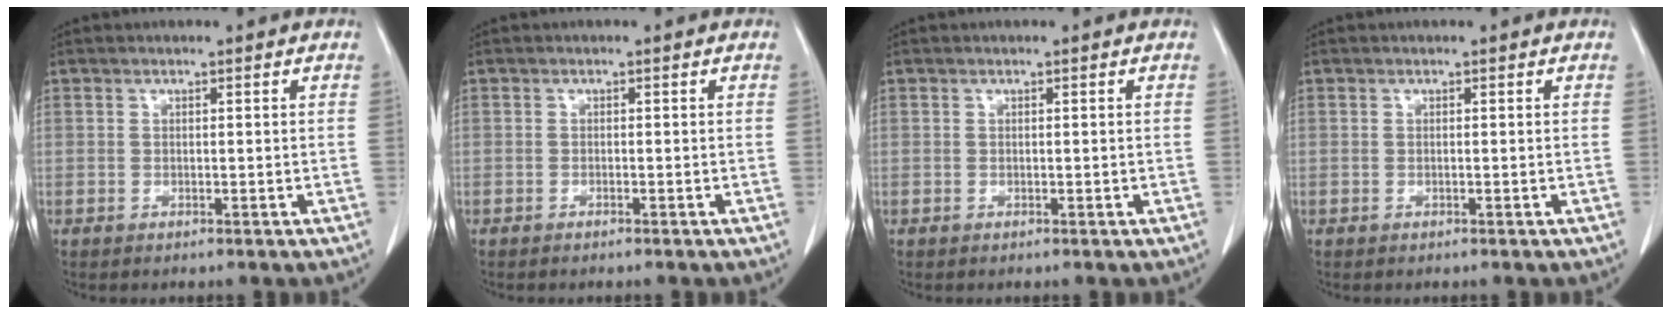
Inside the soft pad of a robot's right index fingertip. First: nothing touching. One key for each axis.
{"total": 0.6, "fx": -0.5, "fy": 0.0, "fz": 0.2, "tx": -0.009, "ty": -0.001, "tz": -0.009}
{"total": 0.0}
{"total": 0.0}